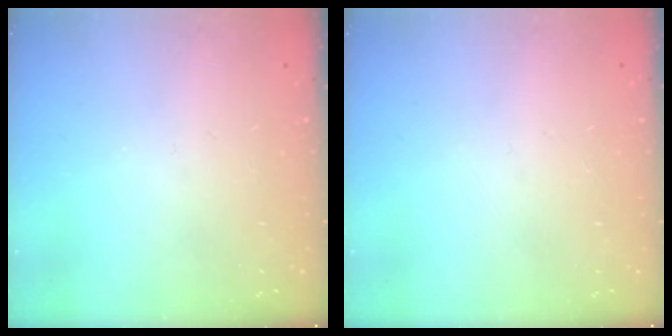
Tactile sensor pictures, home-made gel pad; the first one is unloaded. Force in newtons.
{"total": 0.0}